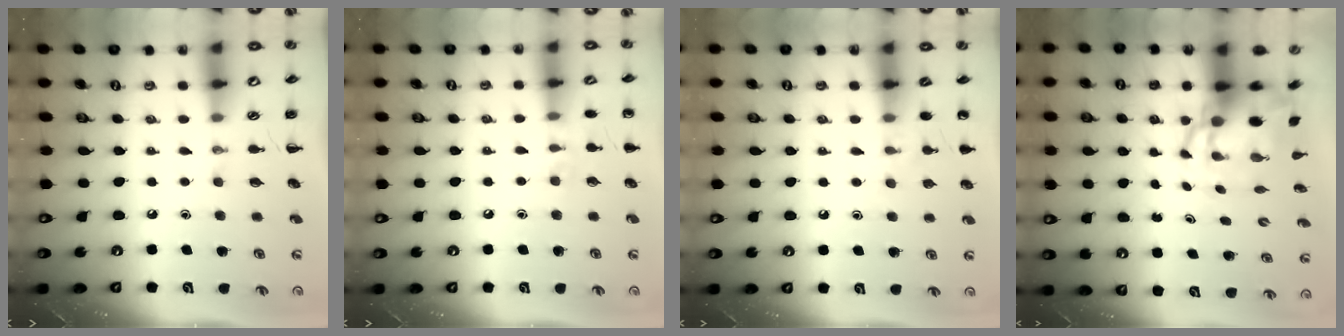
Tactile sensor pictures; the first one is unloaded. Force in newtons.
{"total": 5.9, "press": 5.6, "slide": 1.8}
{"total": 5.6, "press": 5.4, "slide": 1.6}
{"total": 5.7, "press": 5.5, "slide": 1.4}